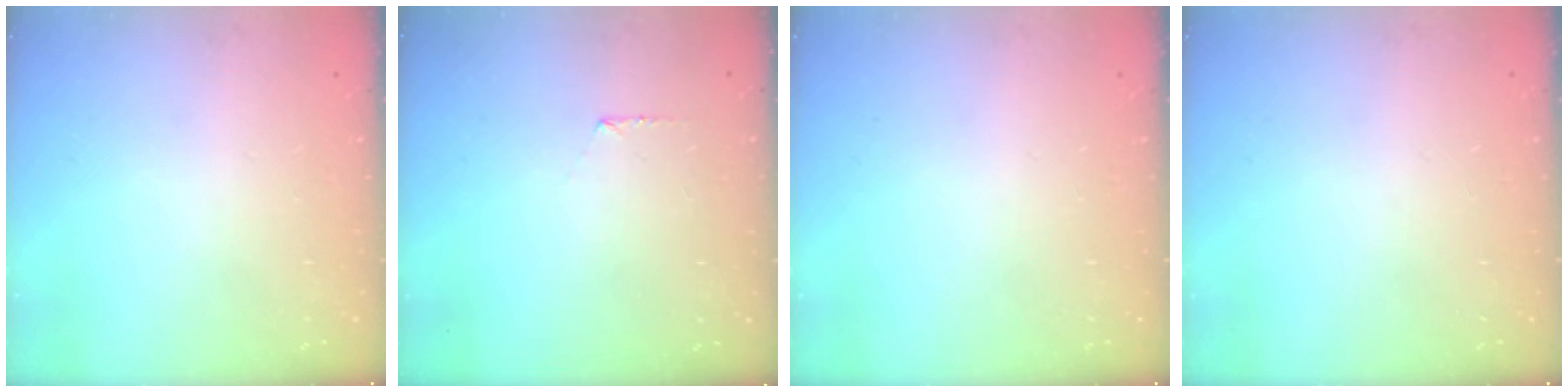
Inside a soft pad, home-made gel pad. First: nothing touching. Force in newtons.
{"total": 5.1, "press": 5.0, "slide": 0.5}
{"total": 0.0}
{"total": 0.0}